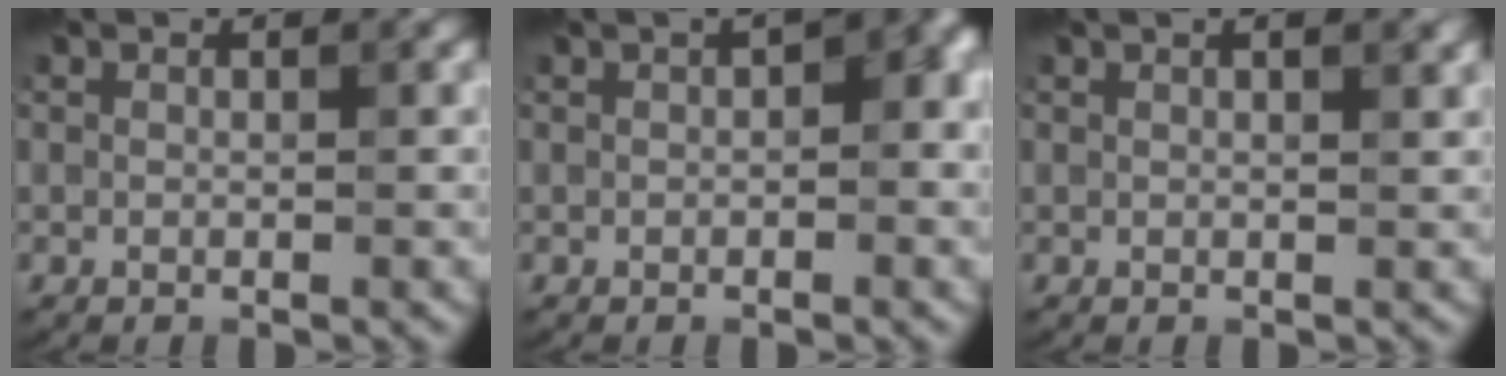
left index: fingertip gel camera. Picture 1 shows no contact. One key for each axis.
{"total": 4.5, "fx": 0.8, "fy": 2.0, "fz": 4.0, "tx": -0.033, "ty": 0.017, "tz": 0.006}
{"total": 3.0, "fx": 1.7, "fy": 1.1, "fz": 2.2, "tx": -0.008, "ty": 0.003, "tz": 0.008}